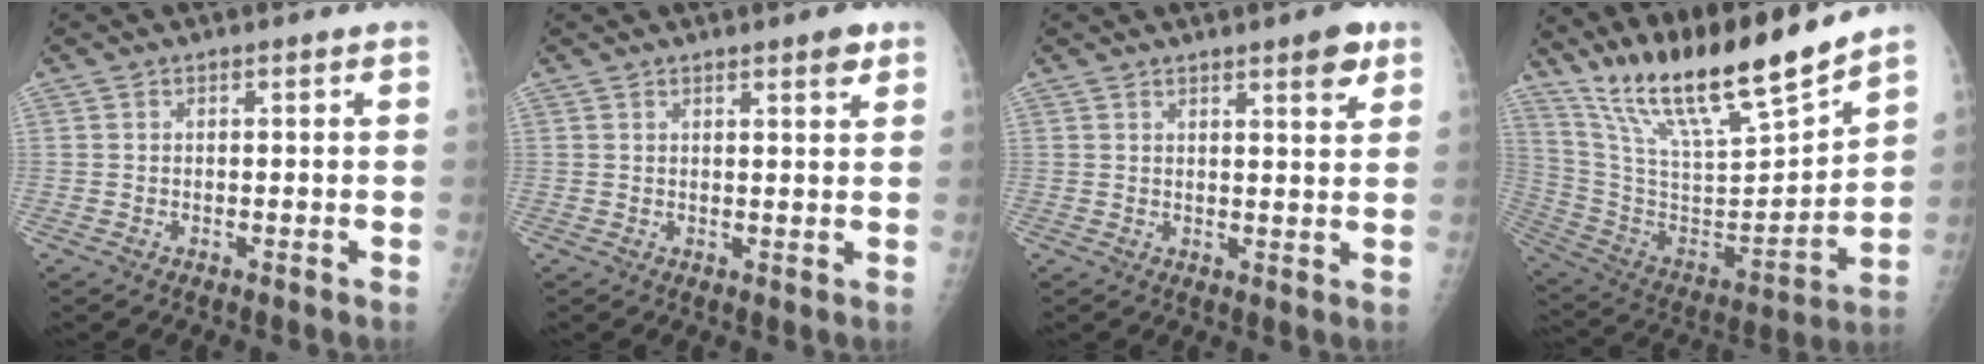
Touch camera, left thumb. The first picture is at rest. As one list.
[{"total": 2.9, "force": [1.9, 0.6, 2.1], "torque": [-0.023, -0.010, 0.025]}, {"total": 5.1, "force": [3.1, 1.2, 3.9], "torque": [-0.044, -0.016, 0.039]}, {"total": 21.8, "force": [18.5, 2.5, 11.2], "torque": [-0.172, -0.100, 0.336]}]